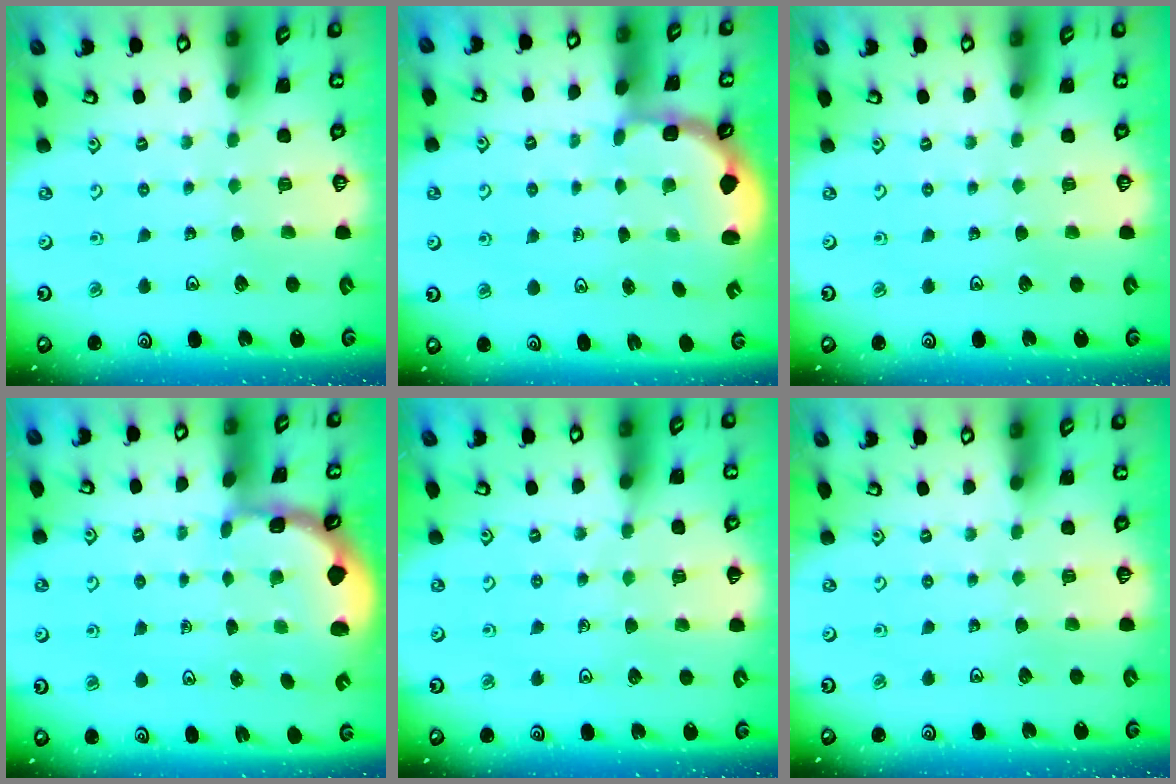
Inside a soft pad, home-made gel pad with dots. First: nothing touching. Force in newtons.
{"total": 3.0, "press": 2.0, "slide": 2.2}
{"total": 0.0}
{"total": 1.2, "press": 1.1, "slide": 0.5}
{"total": 5.0, "press": 4.9, "slide": 0.8}
{"total": 0.0}